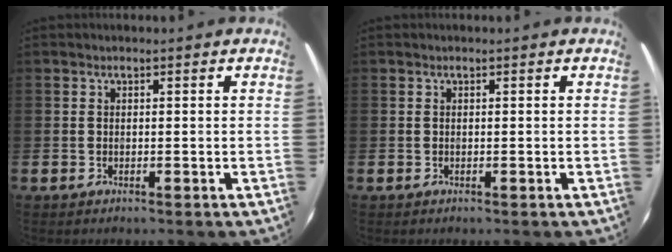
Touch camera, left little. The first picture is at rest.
{"total": 0.0}